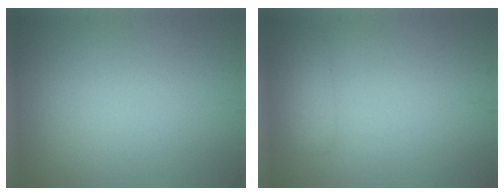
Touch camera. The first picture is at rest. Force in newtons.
{"total": 1.5, "press": 1.5, "slide": 0.2}